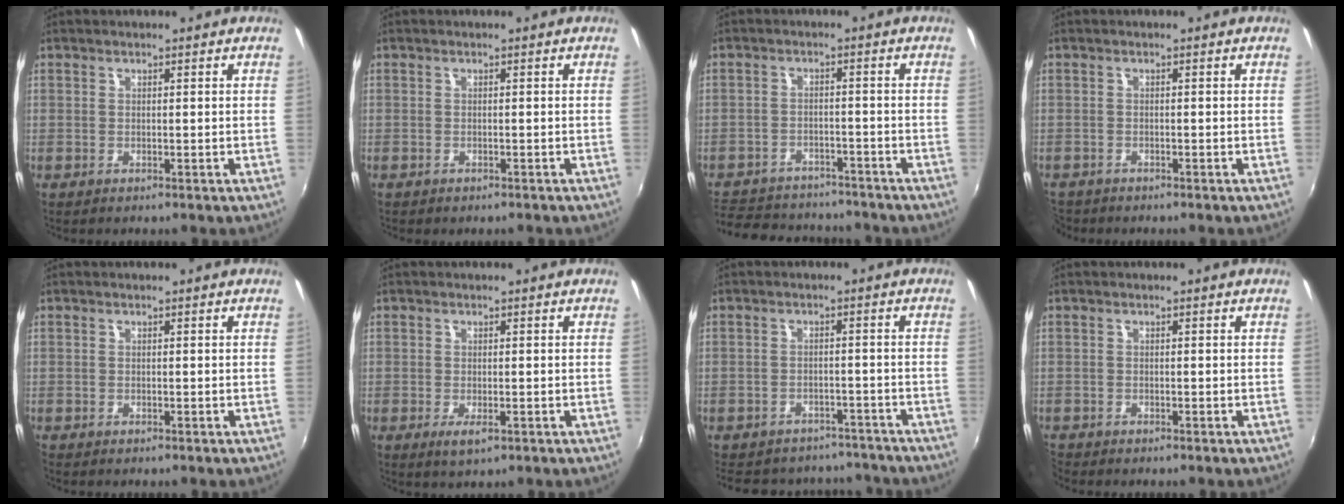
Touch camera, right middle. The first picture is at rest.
{"total": 0.8, "force": [-0.7, 0.3, 0.2], "torque": [-0.009, -0.003, -0.010]}
{"total": 16.1, "force": [-13.5, 7.0, 5.4], "torque": [-0.141, 0.017, -0.189]}
{"total": 3.8, "force": [-3.2, 1.8, 0.7], "torque": [-0.031, -0.014, -0.061]}
{"total": 0.0}
{"total": 2.6, "force": [-1.1, 1.0, 2.2], "torque": [-0.041, -0.009, -0.015]}
{"total": 16.3, "force": [-14.1, 6.7, 4.8], "torque": [-0.111, 0.019, -0.173]}
{"total": 1.3, "force": [-1.2, 0.4, -0.1], "torque": [-0.003, -0.005, -0.027]}